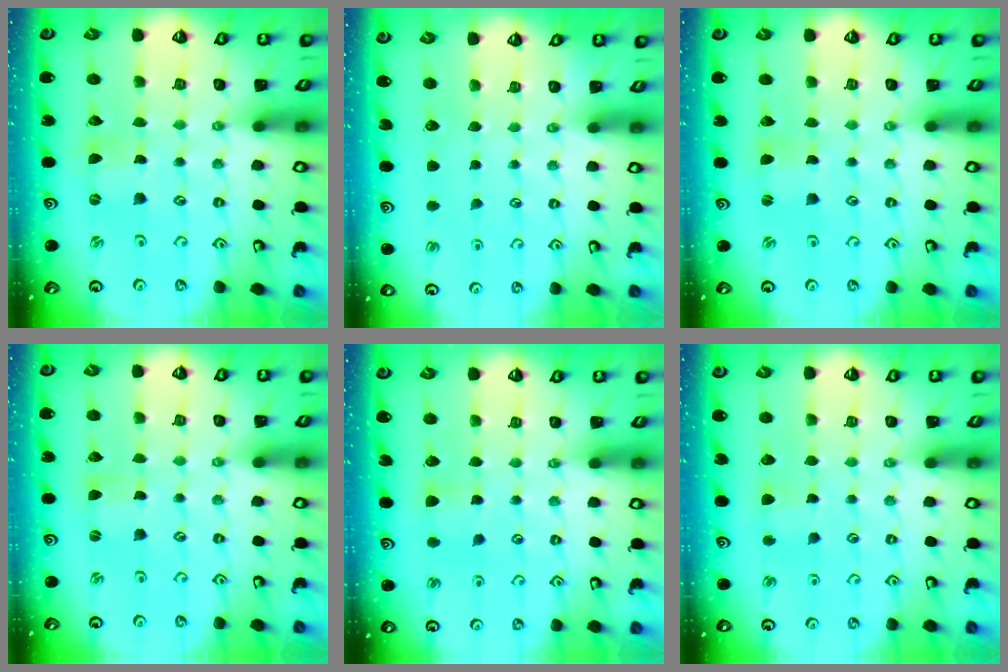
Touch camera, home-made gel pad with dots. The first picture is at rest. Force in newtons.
{"total": 0.0}
{"total": 0.0}
{"total": 0.0}
{"total": 5.0, "press": 4.9, "slide": 0.5}
{"total": 3.8, "press": 3.8, "slide": 0.5}